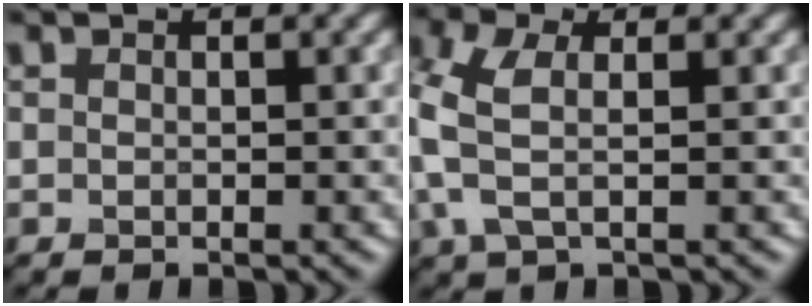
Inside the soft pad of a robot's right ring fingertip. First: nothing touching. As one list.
[{"total": 5.3, "force": [0.1, 2.7, 4.5], "torque": [-0.121, 0.006, -0.006]}]